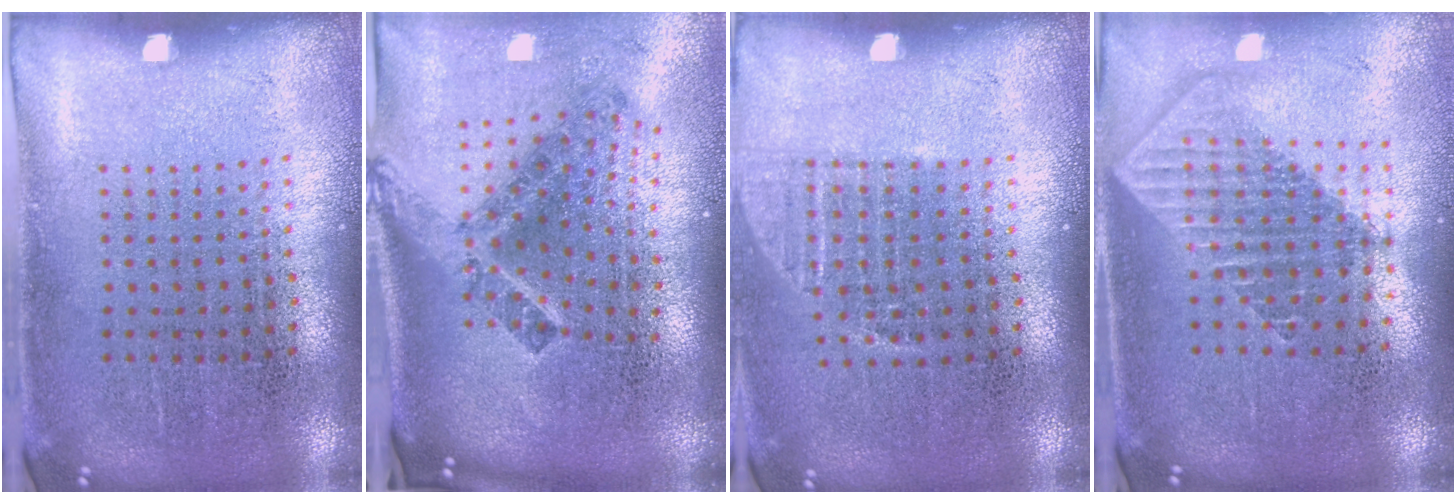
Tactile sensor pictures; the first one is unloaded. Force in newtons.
{"total": 2.8, "press": 1.7, "slide": 2.2}
{"total": 1.1, "press": 1.0, "slide": 0.5}
{"total": 2.0, "press": 1.6, "slide": 1.2}